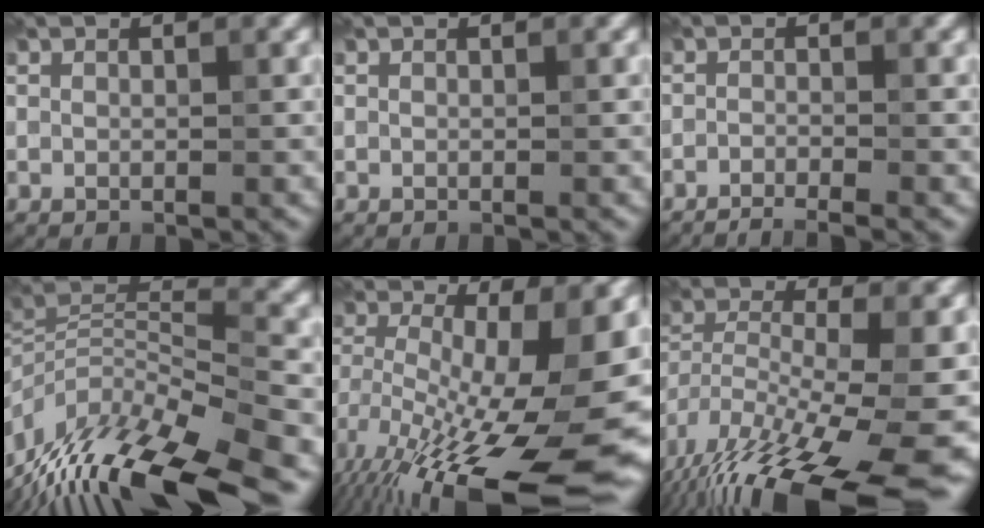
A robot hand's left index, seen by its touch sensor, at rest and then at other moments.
{"total": 0.0}
{"total": 2.5, "force": [-2.0, 0.3, 1.5], "torque": [-0.021, -0.001, -0.041]}
{"total": 14.2, "force": [-9.5, 3.8, 9.9], "torque": [-0.203, 0.015, -0.167]}
{"total": 19.7, "force": [-7.1, 7.3, 16.8], "torque": [-0.280, -0.028, -0.109]}
{"total": 18.1, "force": [-9.9, 5.8, 14.0], "torque": [-0.260, -0.025, -0.151]}